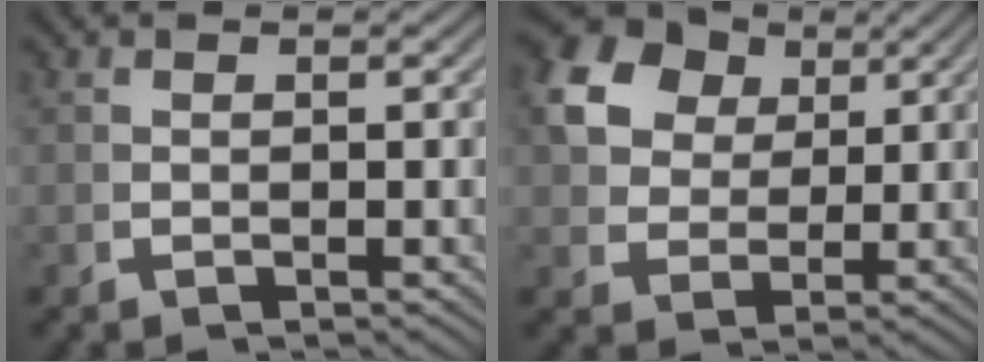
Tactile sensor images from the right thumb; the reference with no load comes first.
{"total": 10.8, "force": [4.0, 8.4, 5.4], "torque": [-0.125, -0.004, 0.070]}